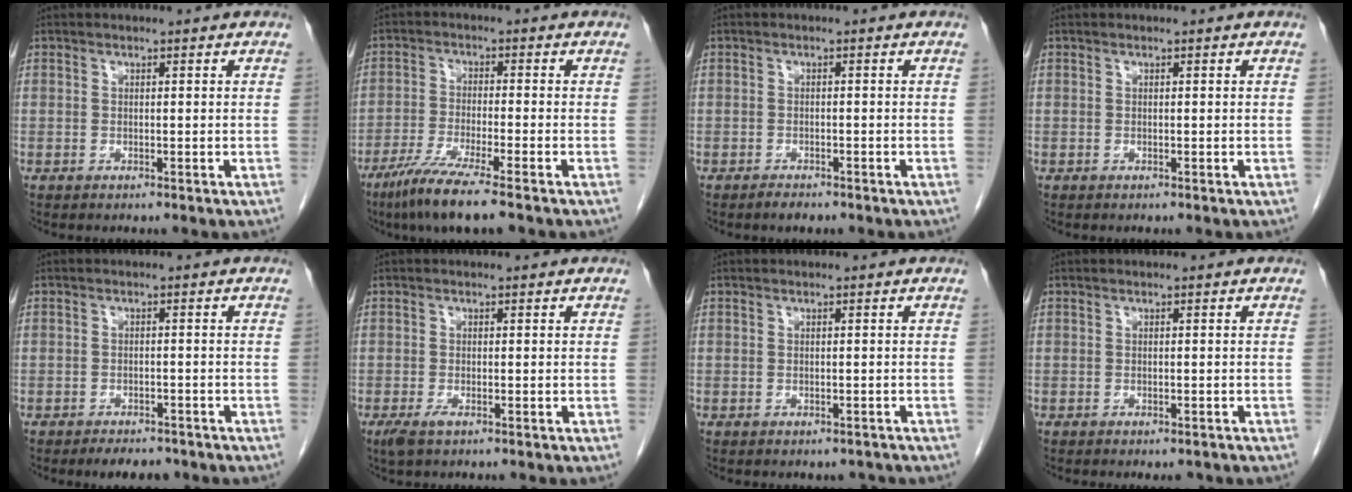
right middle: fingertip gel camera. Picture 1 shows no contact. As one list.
[{"total": 8.5, "force": [-6.0, -0.4, 5.9], "torque": [-0.107, -0.026, -0.109]}, {"total": 1.6, "force": [-1.3, 0.6, 0.7], "torque": [-0.016, -0.001, -0.016]}, {"total": 0.0}, {"total": 4.2, "force": [-3.4, 1.8, 1.6], "torque": [-0.019, 0.000, -0.046]}, {"total": 1.9, "force": [-1.1, 0.5, 1.4], "torque": [-0.034, -0.005, -0.019]}, {"total": 1.6, "force": [-1.4, 0.8, 0.2], "torque": [0.000, 0.000, -0.020]}, {"total": 2.1, "force": [-1.7, 0.8, 0.9], "torque": [-0.009, -0.003, -0.019]}]